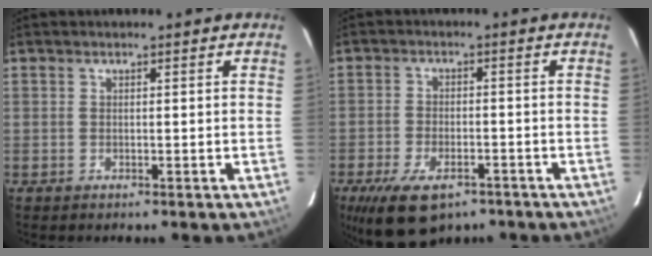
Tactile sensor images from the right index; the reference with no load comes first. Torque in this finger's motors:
{"motor_torque": [1.04, -0.76, 0.25, 0.07]}